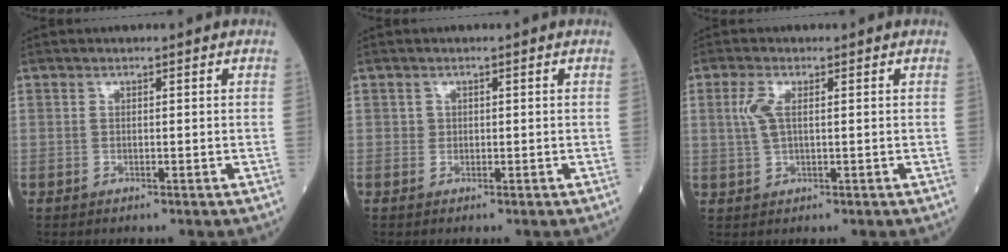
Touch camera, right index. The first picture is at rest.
{"total": 0.6, "force": [-0.1, 0.6, -0.1], "torque": [0.008, 0.005, -0.004]}
{"total": 3.2, "force": [0.8, 1.2, 2.9], "torque": [-0.074, 0.007, 0.017]}